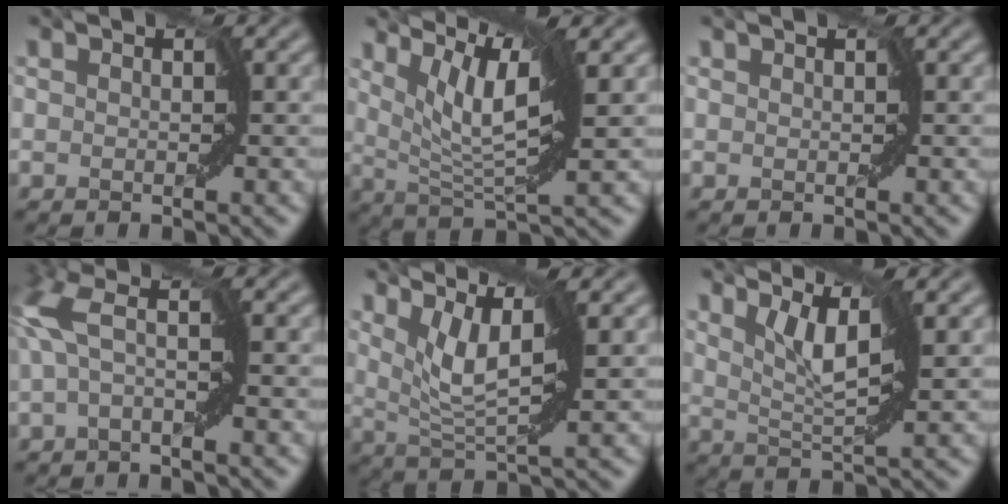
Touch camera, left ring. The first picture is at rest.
{"total": 6.1, "force": [3.0, 0.9, 5.2], "torque": [-0.096, -0.004, 0.053]}
{"total": 0.0}
{"total": 4.4, "force": [0.4, 1.1, 4.3], "torque": [-0.106, 0.022, -0.006]}
{"total": 4.4, "force": [2.2, 0.8, 3.7], "torque": [-0.075, -0.003, 0.045]}
{"total": 3.5, "force": [2.0, 0.3, 2.9], "torque": [-0.058, -0.004, 0.039]}